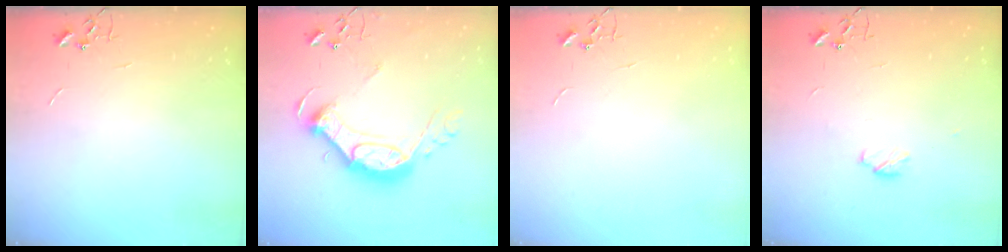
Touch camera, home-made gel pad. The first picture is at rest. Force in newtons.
{"total": 16.5, "press": 16.5, "slide": 1.5}
{"total": 0.0}
{"total": 4.5, "press": 4.4, "slide": 1.2}